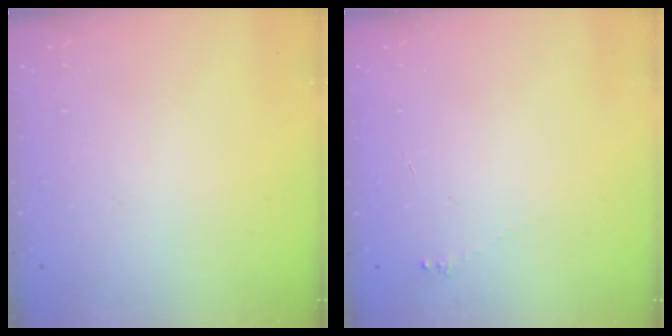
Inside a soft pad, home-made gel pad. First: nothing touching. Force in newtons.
{"total": 1.7, "press": 1.6, "slide": 0.2}